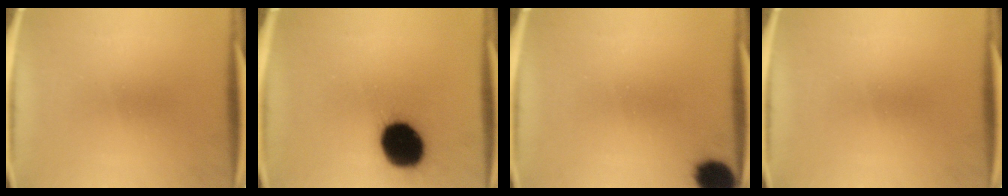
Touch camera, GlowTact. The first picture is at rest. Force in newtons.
{"total": 19.4}
{"total": 8.9}
{"total": 0.0}